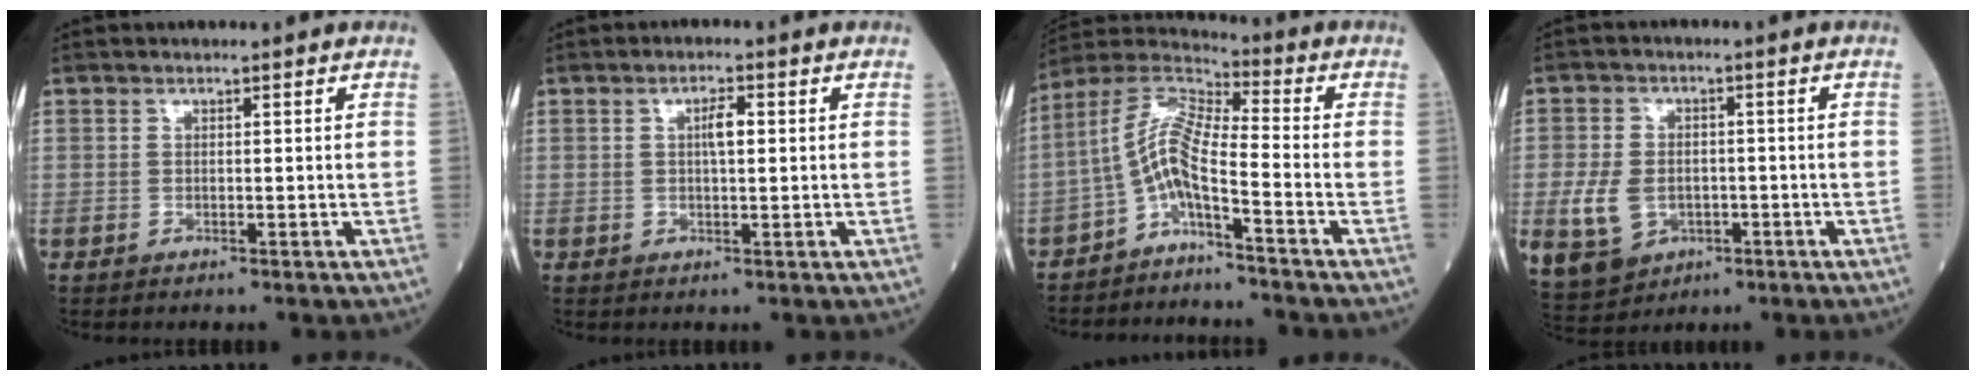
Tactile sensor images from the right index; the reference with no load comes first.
{"total": 2.5, "force": [0.6, 0.5, 2.3], "torque": [-0.044, 0.005, 0.012]}
{"total": 7.4, "force": [-3.5, 1.2, 6.5], "torque": [-0.139, 0.028, -0.071]}
{"total": 11.6, "force": [-3.1, 9.1, 6.5], "torque": [-0.164, 0.003, -0.037]}